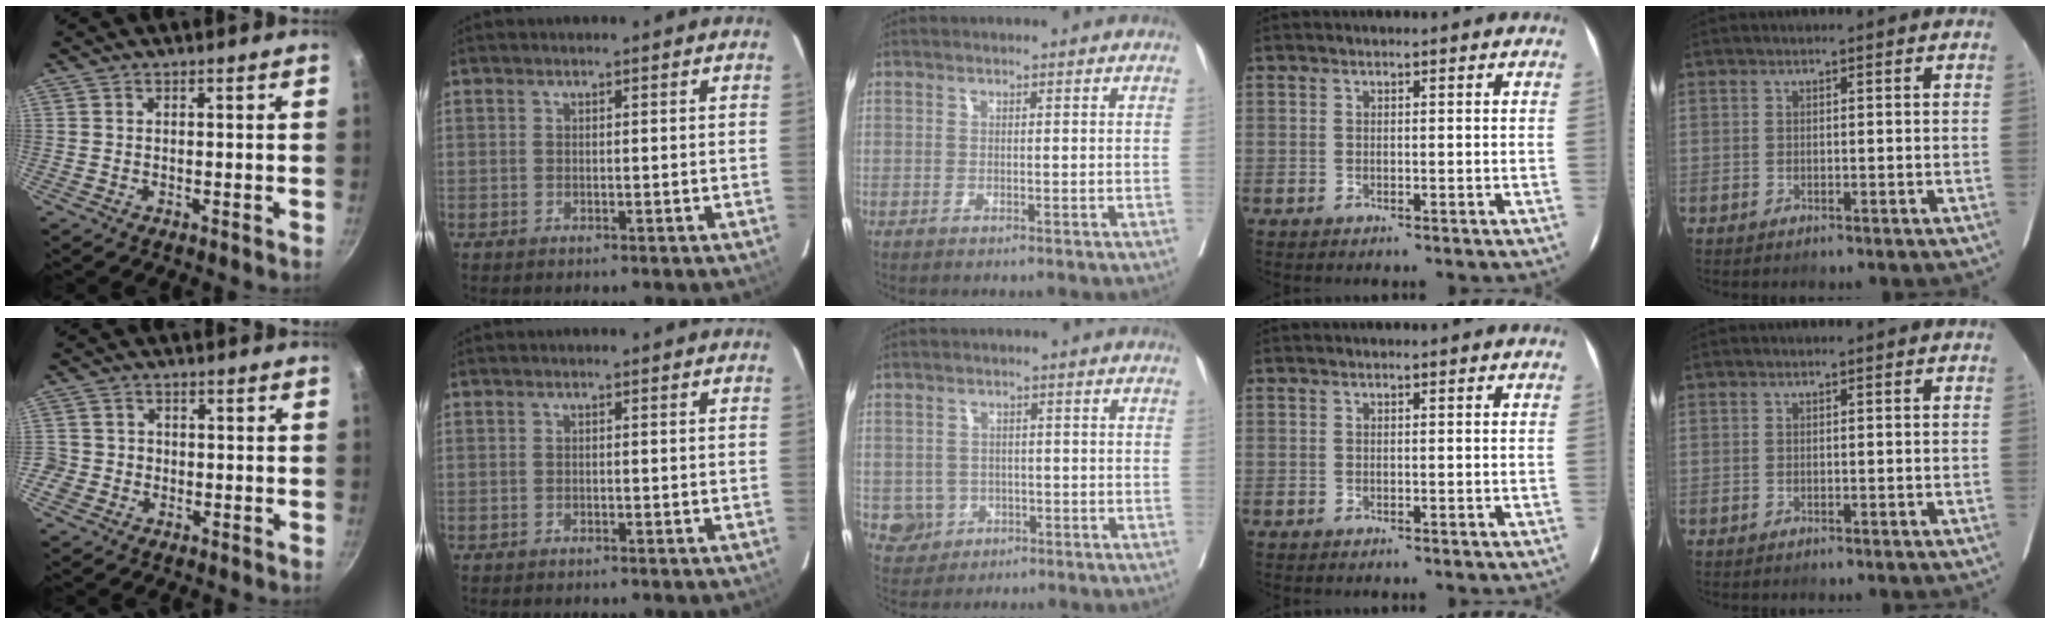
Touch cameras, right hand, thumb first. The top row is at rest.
{"thumb": {"total": 3.6, "force": [-1.1, 3.4, 0.3], "torque": [0.022, 0.015, -0.025]}, "middle": {"total": 4.0, "force": [-1.0, 3.8, 0.4], "torque": [0.003, 0.009, -0.011]}}